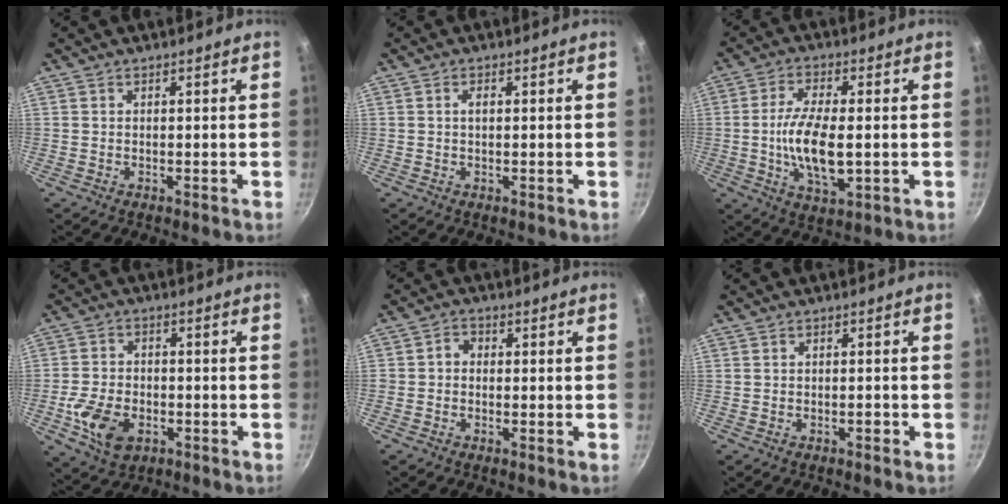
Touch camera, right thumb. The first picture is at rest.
{"total": 1.2, "force": [0.2, 0.6, 1.1], "torque": [-0.020, 0.002, 0.002]}
{"total": 11.5, "force": [-1.0, 4.7, 10.4], "torque": [-0.201, -0.001, -0.020]}
{"total": 9.8, "force": [-3.3, 6.4, 6.6], "torque": [-0.122, 0.011, -0.061]}
{"total": 2.2, "force": [-0.4, 1.9, 1.1], "torque": [-0.011, 0.010, -0.015]}
{"total": 0.8, "force": [-0.6, 0.3, 0.4], "torque": [-0.008, 0.009, -0.008]}